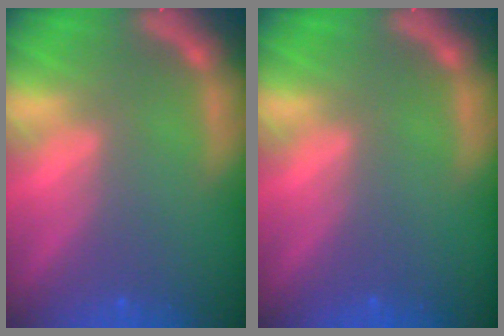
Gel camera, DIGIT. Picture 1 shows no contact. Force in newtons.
{"total": 0.0}